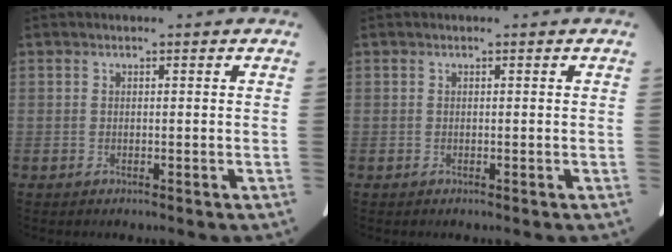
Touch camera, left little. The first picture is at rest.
{"total": 0.0}